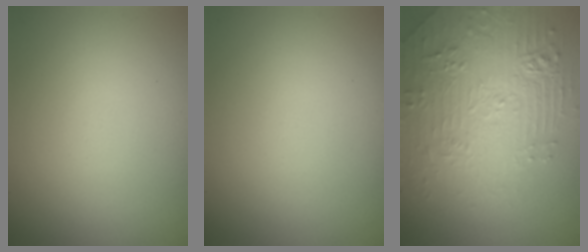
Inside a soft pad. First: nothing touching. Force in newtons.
{"total": 0.0}
{"total": 4.8, "press": 4.4, "slide": 1.9}